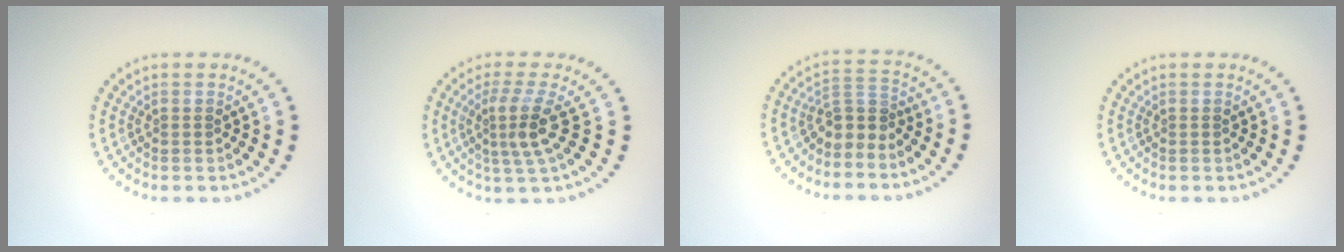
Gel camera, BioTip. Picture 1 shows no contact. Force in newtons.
{"total": 3.2, "press": 2.3, "slide": 2.2}
{"total": 2.6, "press": 2.0, "slide": 1.7}
{"total": 0.0}